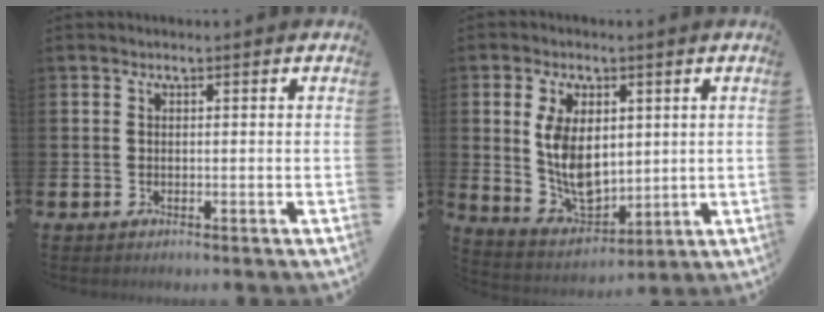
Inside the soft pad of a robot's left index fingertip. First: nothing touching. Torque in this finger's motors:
{"motor_torque": [2.14, 0.00, 0.99, 0.21]}